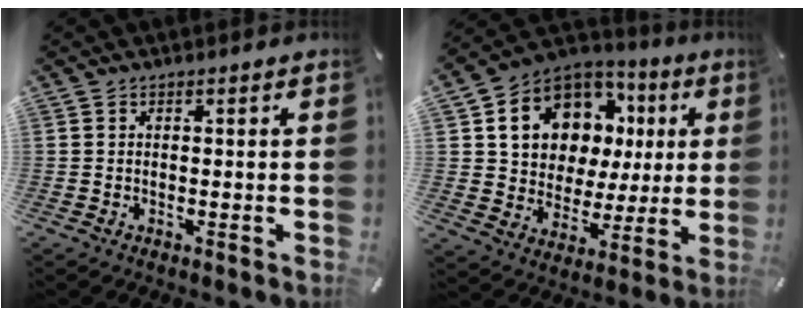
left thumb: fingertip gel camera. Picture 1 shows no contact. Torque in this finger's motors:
{"motor_torque": [1.23, 1.60, 2.19, -0.58, 0.19]}